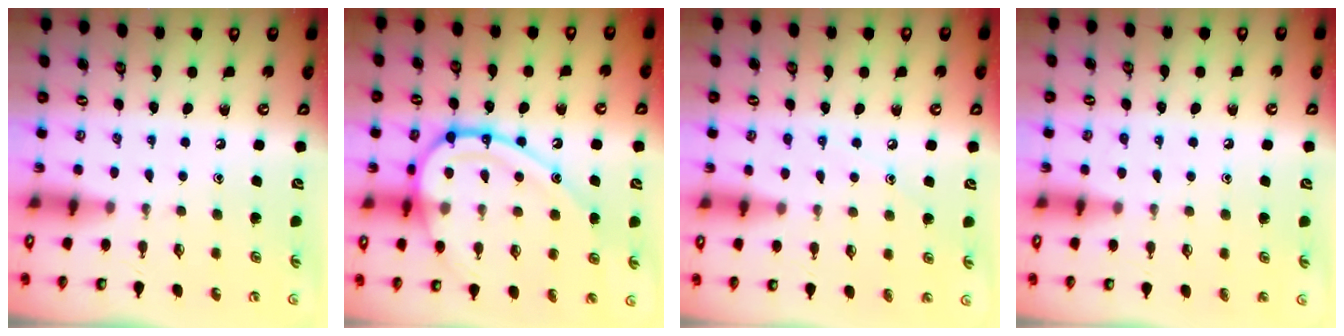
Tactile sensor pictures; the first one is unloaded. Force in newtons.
{"total": 17.4, "press": 17.3, "slide": 1.8}
{"total": 4.7, "press": 4.7, "slide": 0.6}
{"total": 4.7, "press": 4.7, "slide": 0.5}